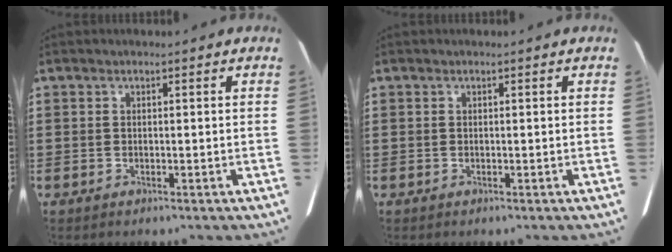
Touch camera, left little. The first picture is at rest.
{"total": 0.0}